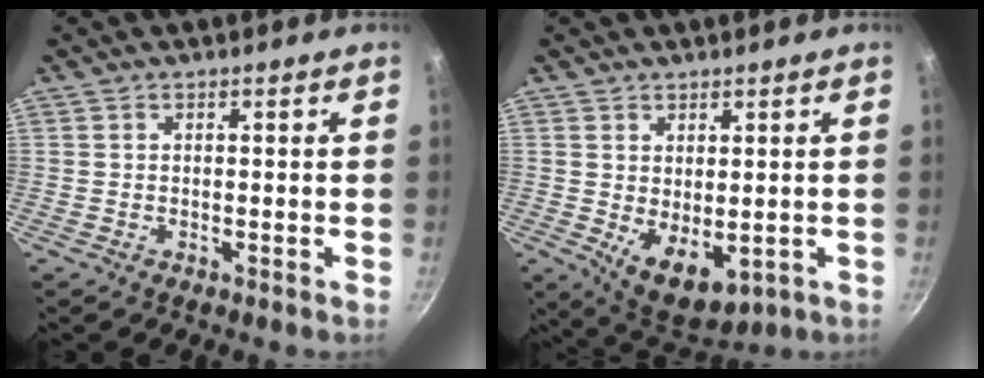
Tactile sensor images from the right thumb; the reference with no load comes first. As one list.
[{"total": 8.2, "force": [0.1, 4.9, 6.6], "torque": [-0.077, -0.020, 0.022]}]